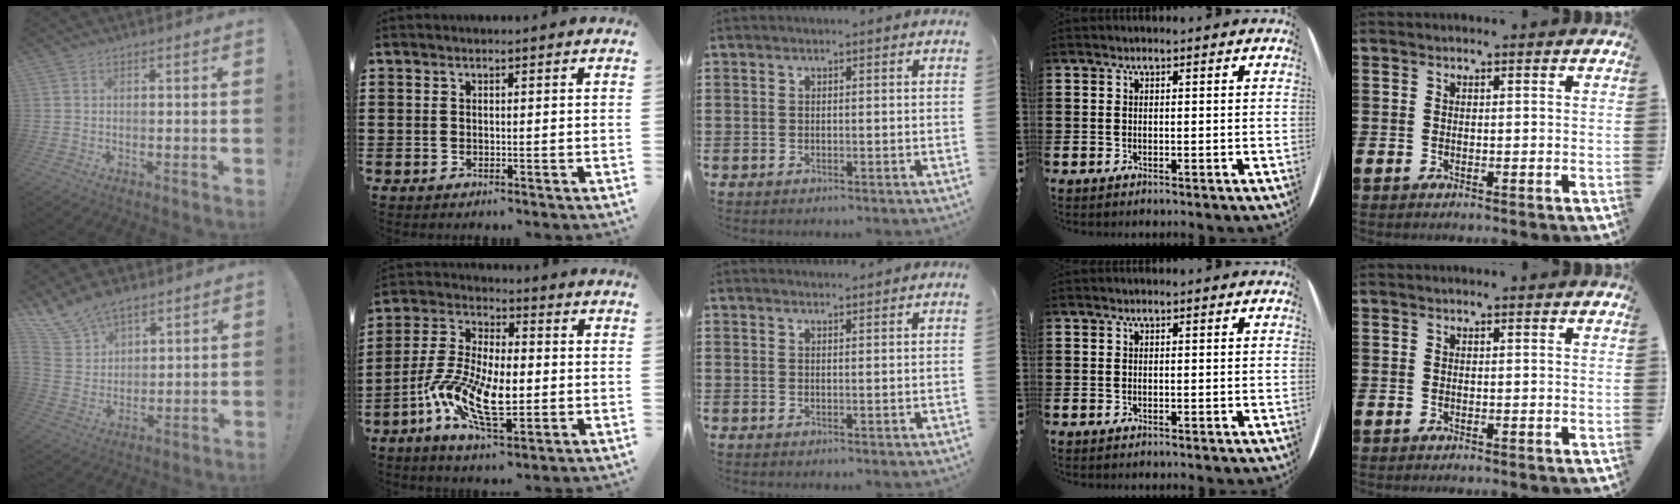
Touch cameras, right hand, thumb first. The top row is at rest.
{"thumb": {"total": 10.8, "force": [8.8, 5.4, 3.5], "torque": [-0.083, -0.056, 0.175]}, "index": {"total": 11.5, "force": [-3.3, 4.9, 9.8], "torque": [-0.226, -0.009, -0.064]}, "middle": {"total": 1.5, "force": [1.5, 0.0, 0.1], "torque": [0.002, -0.003, 0.027]}}